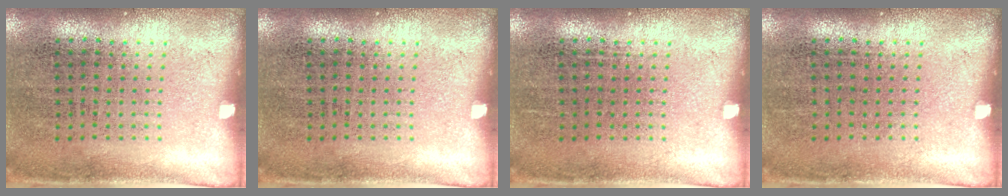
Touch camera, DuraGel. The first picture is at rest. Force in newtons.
{"total": 0.0}
{"total": 0.0}
{"total": 0.0}